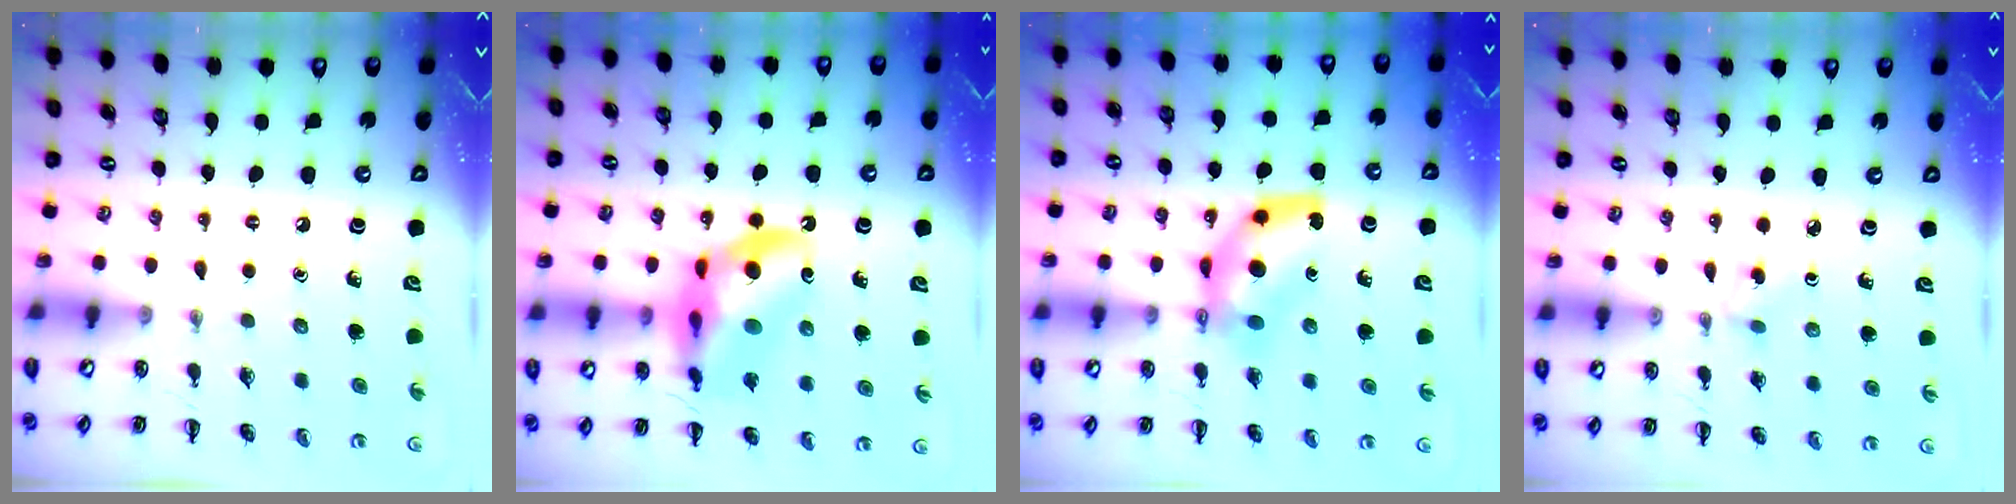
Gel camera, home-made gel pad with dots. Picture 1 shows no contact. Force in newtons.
{"total": 17.3, "press": 16.8, "slide": 4.0}
{"total": 7.3, "press": 7.1, "slide": 1.5}
{"total": 2.6, "press": 2.4, "slide": 1.0}